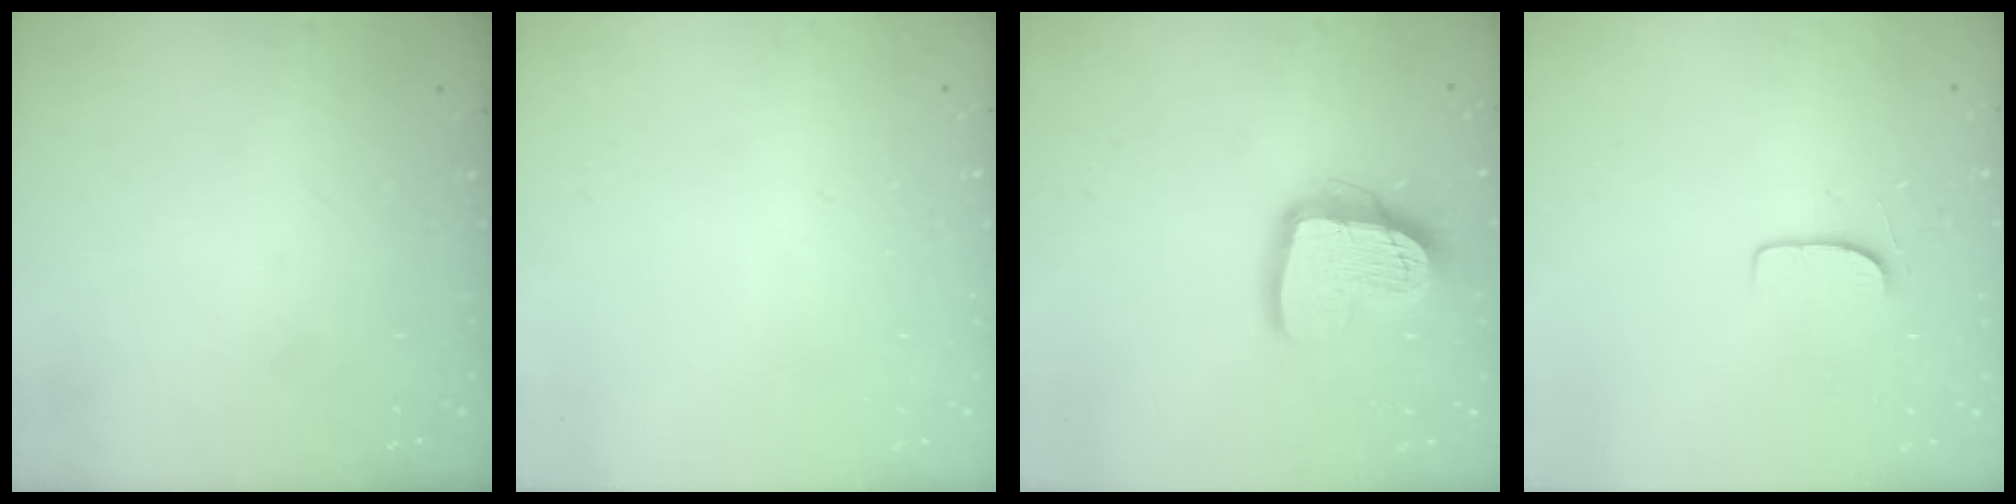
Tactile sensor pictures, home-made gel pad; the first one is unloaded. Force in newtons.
{"total": 0.0}
{"total": 14.9, "press": 14.8, "slide": 1.4}
{"total": 6.1, "press": 6.1, "slide": 0.5}